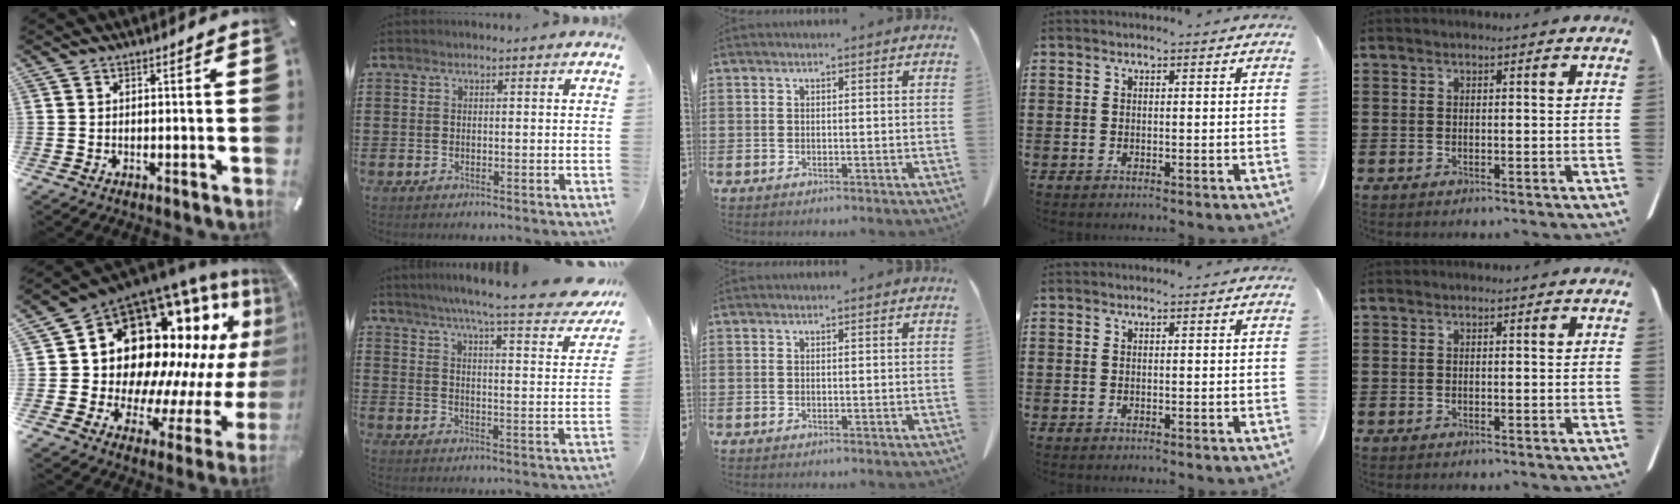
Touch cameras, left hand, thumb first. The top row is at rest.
{"thumb": {"total": 23.6, "force": [11.2, 15.6, 13.8], "torque": [-0.188, -0.138, 0.230]}, "index": {"total": 6.4, "force": [5.4, -0.6, 3.4], "torque": [-0.072, -0.047, 0.082]}}